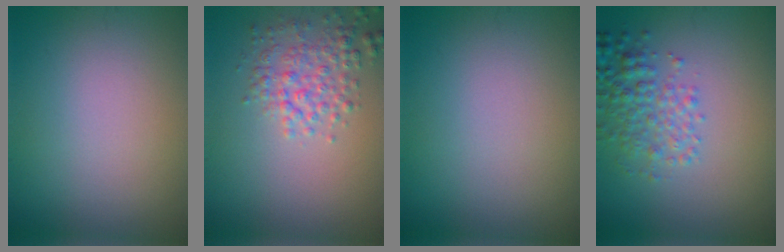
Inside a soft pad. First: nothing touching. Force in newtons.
{"total": 3.0, "press": 3.0, "slide": 0.2}
{"total": 0.0}
{"total": 3.1, "press": 3.1, "slide": 0.1}